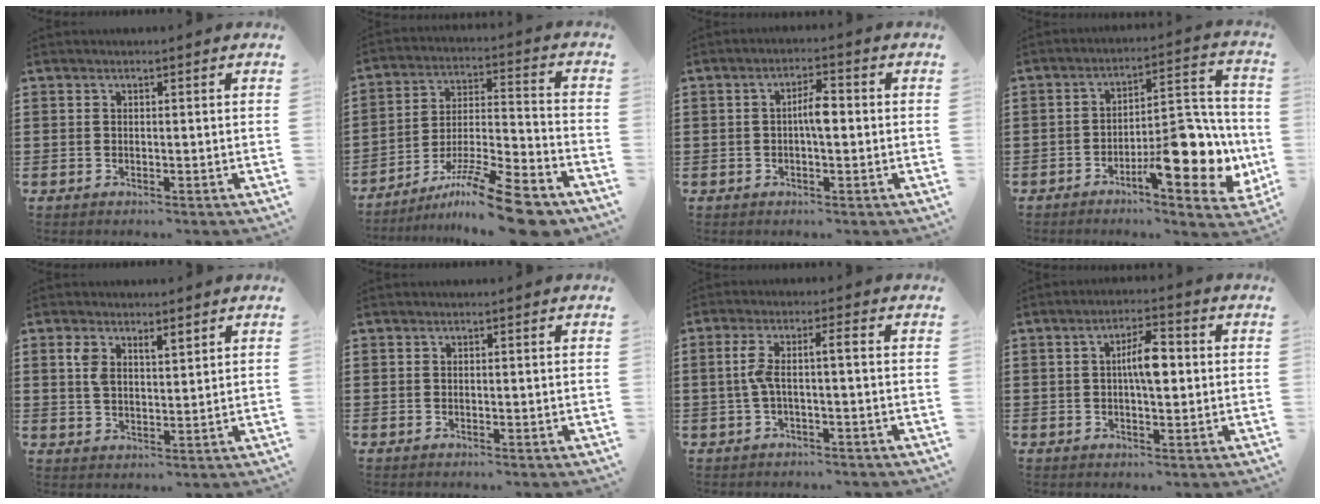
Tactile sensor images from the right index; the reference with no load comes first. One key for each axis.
{"total": 13.3, "fx": -10.4, "fy": 1.1, "fz": 8.2, "tx": -0.123, "ty": 0.036, "tz": -0.191}
{"total": 3.9, "fx": -0.2, "fy": 1.2, "fz": 3.7, "tx": -0.066, "ty": 0.005, "tz": -0.006}
{"total": 11.8, "fx": -5.1, "fy": 4.2, "fz": 9.7, "tx": -0.112, "ty": 0.002, "tz": -0.091}
{"total": 3.6, "fx": 2.1, "fy": 1.6, "fz": 2.5, "tx": -0.055, "ty": 0.007, "tz": 0.037}
{"total": 0.0}
{"total": 4.2, "fx": -0.5, "fy": 0.6, "fz": 4.1, "tx": -0.093, "ty": 0.000, "tz": -0.018}
{"total": 5.6, "fx": 0.4, "fy": 1.9, "fz": 5.2, "tx": -0.083, "ty": 0.002, "tz": 0.001}